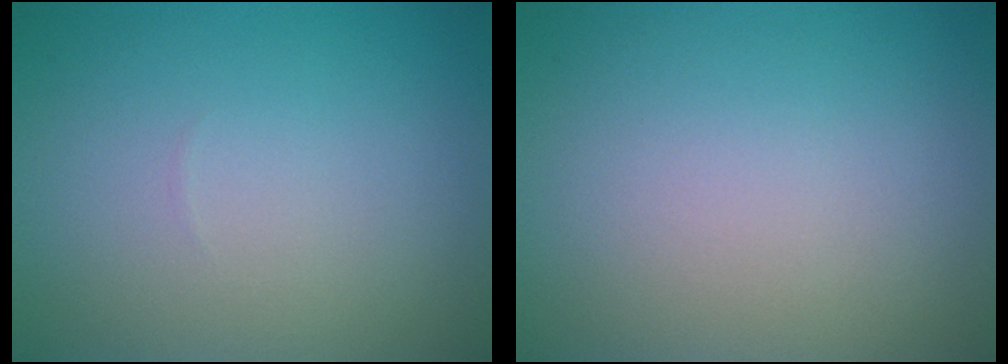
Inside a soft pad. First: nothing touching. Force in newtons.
{"total": 0.0}